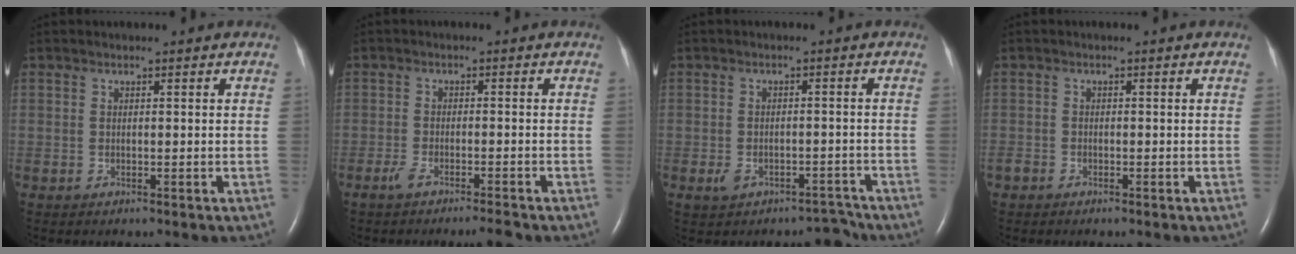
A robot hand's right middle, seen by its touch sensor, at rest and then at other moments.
{"total": 3.3, "force": [-2.6, 0.2, 1.9], "torque": [-0.042, -0.005, -0.050]}
{"total": 3.5, "force": [-2.6, 2.0, 1.2], "torque": [-0.021, 0.013, -0.033]}
{"total": 1.1, "force": [-0.9, 0.7, 0.2], "torque": [-0.007, 0.002, -0.017]}